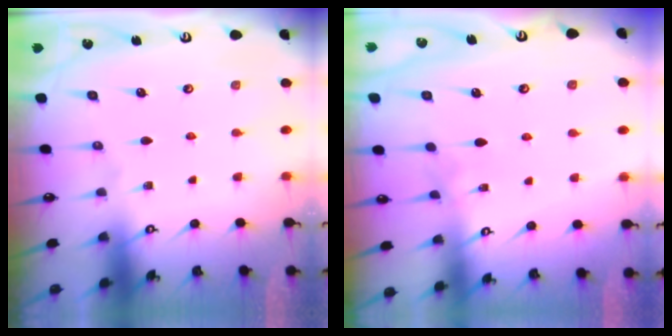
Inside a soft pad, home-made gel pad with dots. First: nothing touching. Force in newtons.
{"total": 3.0, "press": 3.0, "slide": 0.3}